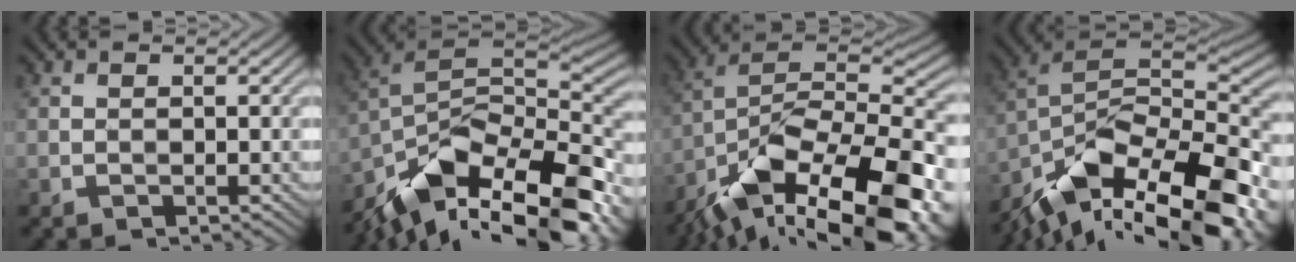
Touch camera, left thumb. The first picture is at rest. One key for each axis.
{"total": 15.7, "fx": -9.3, "fy": 7.3, "fz": 10.4, "tx": -0.224, "ty": -0.008, "tz": -0.164}
{"total": 19.2, "fx": -11.0, "fy": 8.7, "fz": 13.1, "tx": -0.247, "ty": -0.024, "tz": -0.192}
{"total": 17.5, "fx": -11.0, "fy": 8.1, "fz": 10.9, "tx": -0.227, "ty": -0.018, "tz": -0.188}